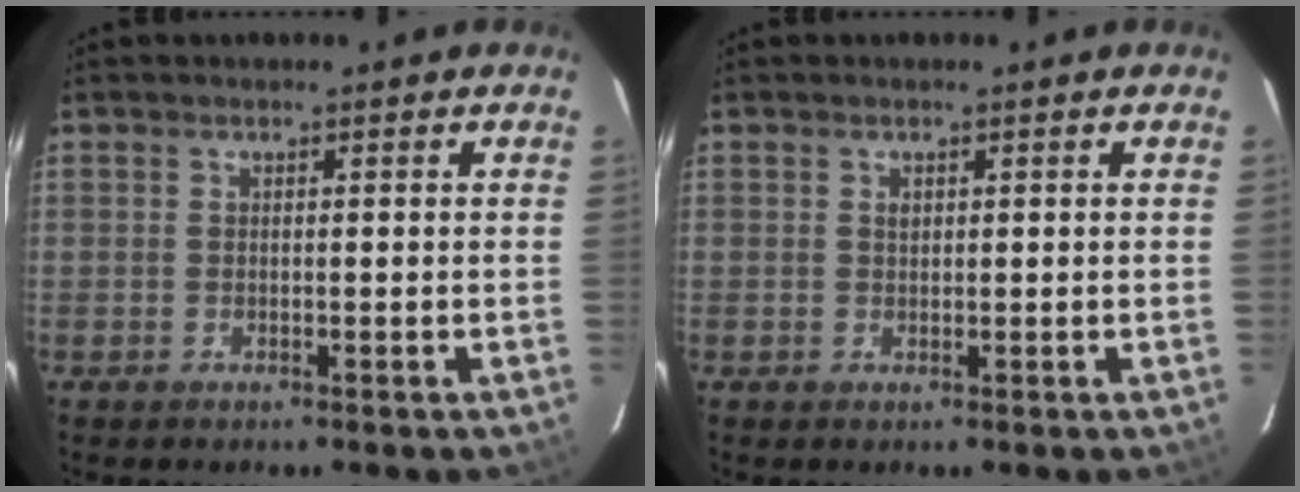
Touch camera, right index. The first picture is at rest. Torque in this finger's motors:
{"motor_torque": [0.09, 0.05, 0.07, 0.02]}